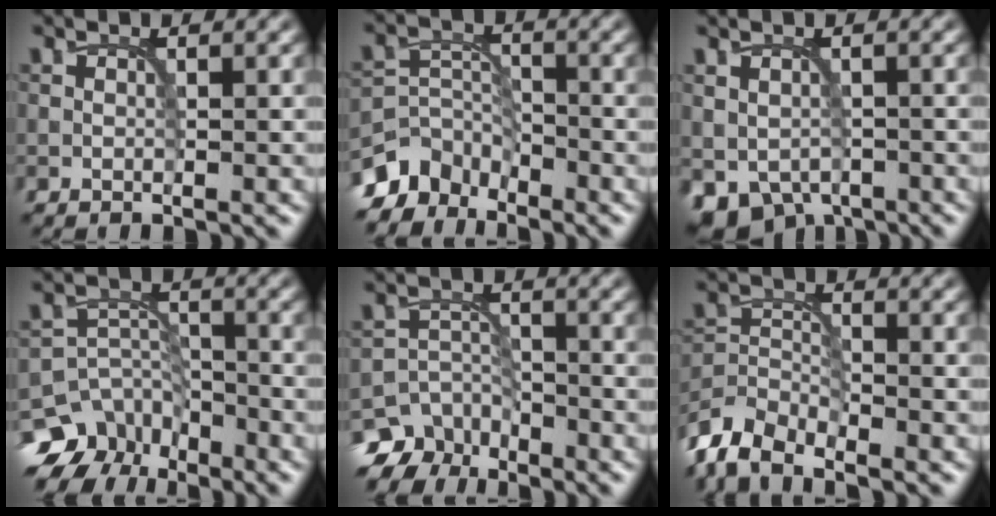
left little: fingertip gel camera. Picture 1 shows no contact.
{"total": 5.1, "force": [-4.2, 2.6, 1.3], "torque": [-0.022, -0.005, -0.092]}
{"total": 4.0, "force": [-1.9, 2.9, 2.0], "torque": [-0.033, -0.019, -0.022]}
{"total": 8.3, "force": [-6.3, 5.1, 2.1], "torque": [-0.019, 0.000, -0.106]}
{"total": 6.5, "force": [-5.3, 3.6, 1.3], "torque": [0.001, -0.003, -0.088]}
{"total": 5.3, "force": [-4.6, 1.6, 2.1], "torque": [-0.044, -0.009, -0.100]}